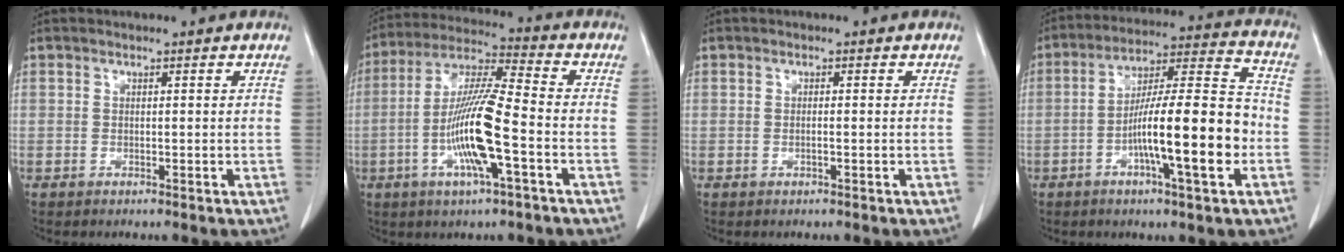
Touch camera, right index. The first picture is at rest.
{"total": 13.4, "force": [-3.7, 1.0, 12.9], "torque": [-0.255, -0.002, -0.075]}
{"total": 0.6, "force": [-0.2, 0.0, 0.6], "torque": [-0.012, 0.000, -0.003]}
{"total": 16.1, "force": [-4.4, 1.4, 15.4], "torque": [-0.255, 0.007, -0.074]}